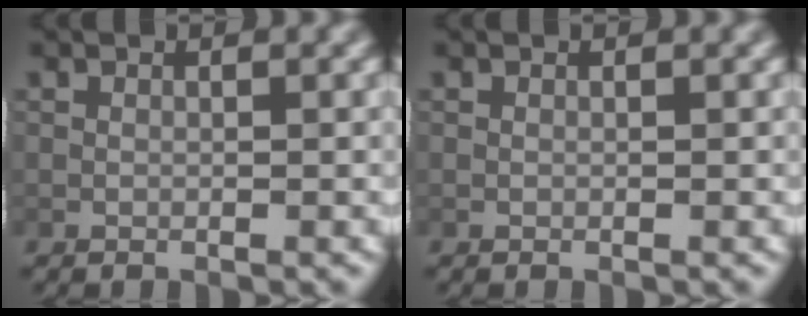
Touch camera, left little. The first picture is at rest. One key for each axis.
{"total": 0.0}